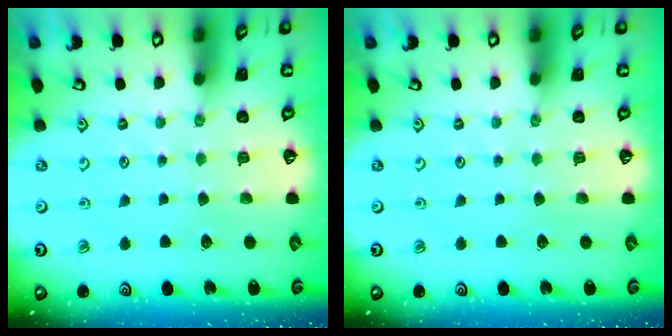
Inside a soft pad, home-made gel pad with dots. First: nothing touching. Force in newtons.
{"total": 0.0}